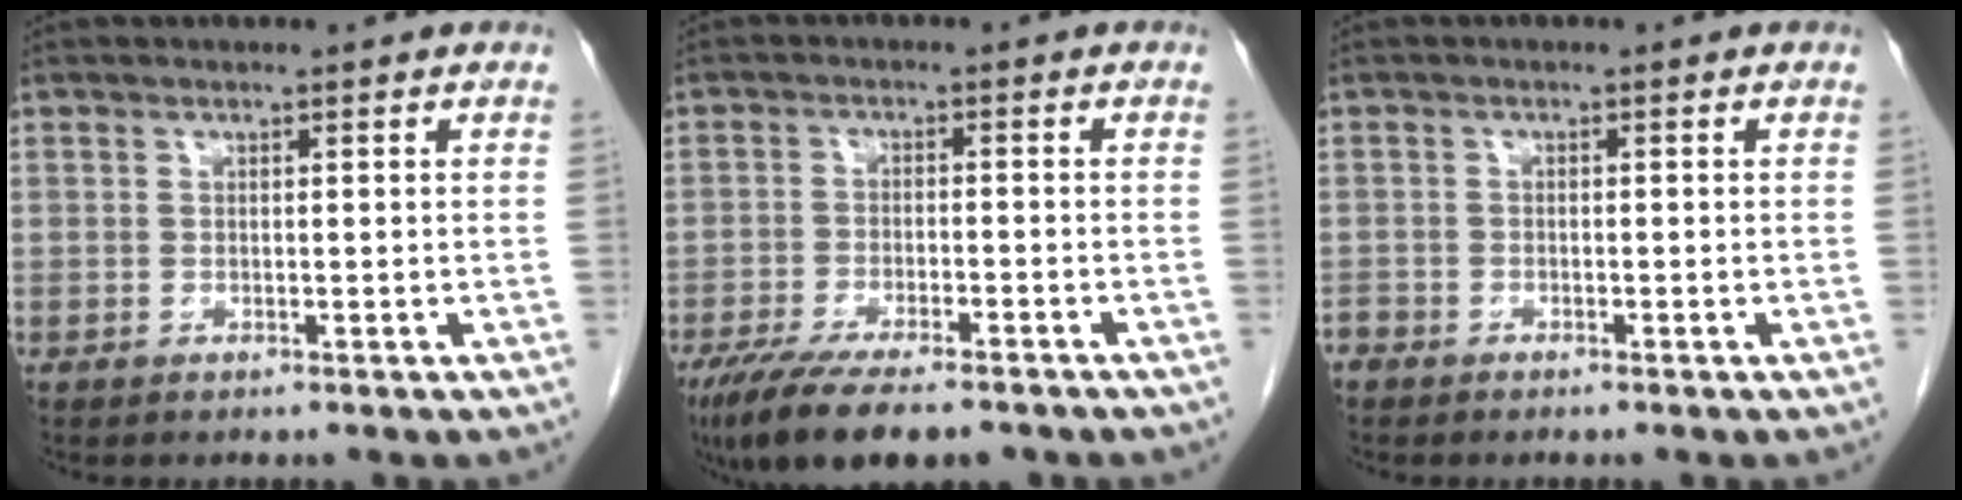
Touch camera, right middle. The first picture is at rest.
{"total": 12.9, "force": [-9.8, 3.3, 7.7], "torque": [-0.137, -0.026, -0.155]}
{"total": 1.8, "force": [-1.6, 0.9, 0.2], "torque": [-0.005, 0.001, -0.030]}